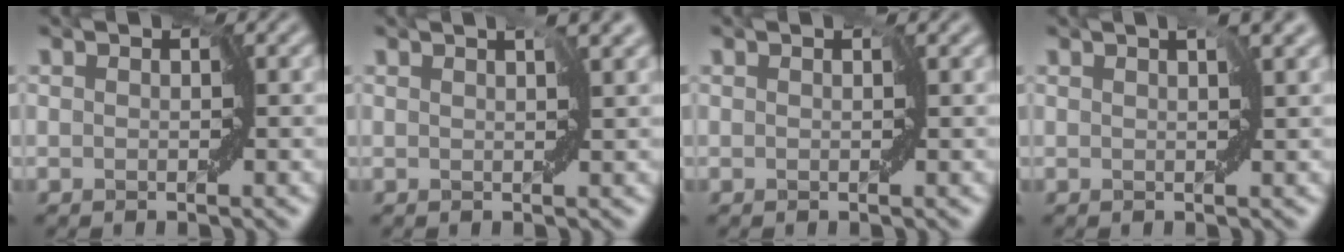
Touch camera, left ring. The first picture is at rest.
{"total": 2.5, "force": [1.2, 0.7, 2.0], "torque": [-0.031, 0.005, 0.022]}
{"total": 0.0}
{"total": 2.1, "force": [1.0, 0.4, 1.8], "torque": [-0.029, 0.007, 0.018]}